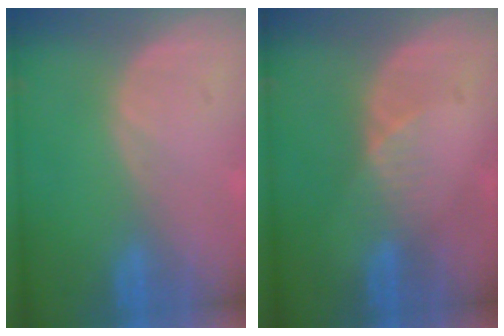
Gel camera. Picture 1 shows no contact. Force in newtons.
{"total": 2.6, "press": 2.2, "slide": 1.4}